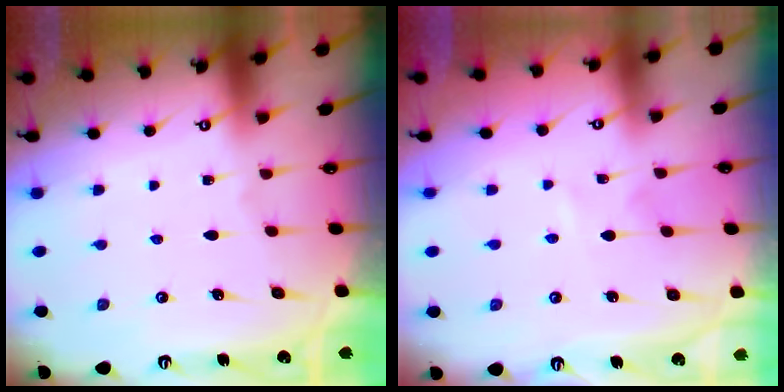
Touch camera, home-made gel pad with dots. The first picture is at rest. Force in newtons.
{"total": 2.2, "press": 2.2, "slide": 0.2}